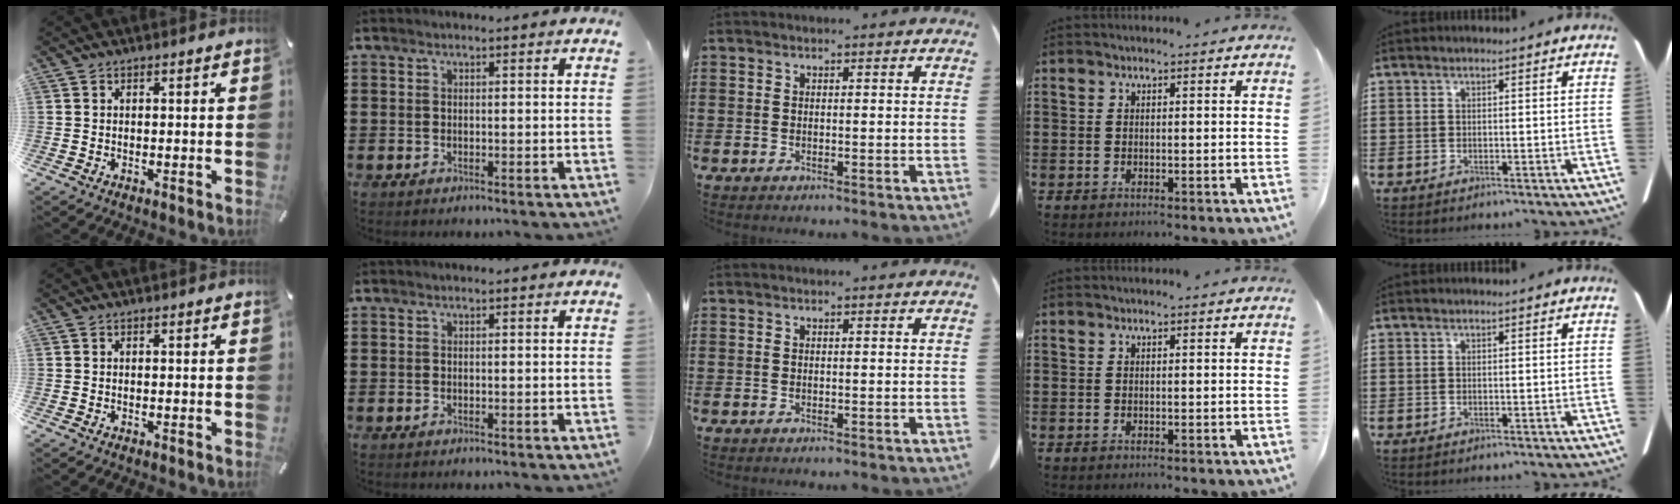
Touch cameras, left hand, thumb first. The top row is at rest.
{}